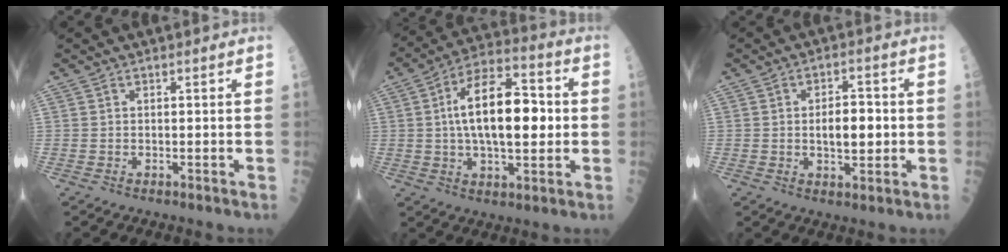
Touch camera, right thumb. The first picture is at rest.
{"total": 17.6, "force": [1.2, 8.3, 15.5], "torque": [-0.241, 0.023, 0.015]}
{"total": 6.6, "force": [0.0, 3.3, 5.8], "torque": [-0.071, 0.004, -0.001]}